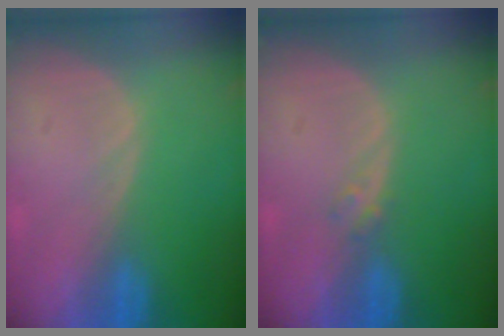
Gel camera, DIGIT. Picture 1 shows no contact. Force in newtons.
{"total": 1.4, "press": 1.2, "slide": 0.7}